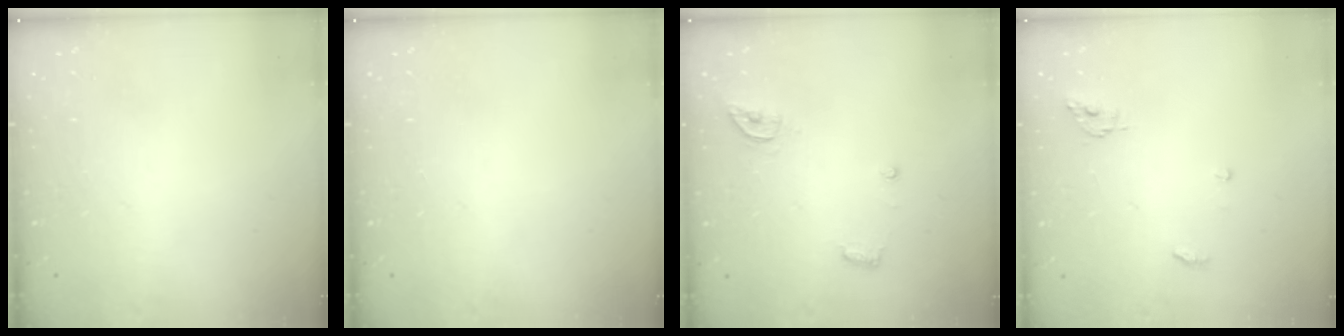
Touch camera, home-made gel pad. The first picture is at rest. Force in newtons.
{"total": 0.0}
{"total": 5.5, "press": 5.5, "slide": 0.2}
{"total": 4.8, "press": 4.8, "slide": 0.4}